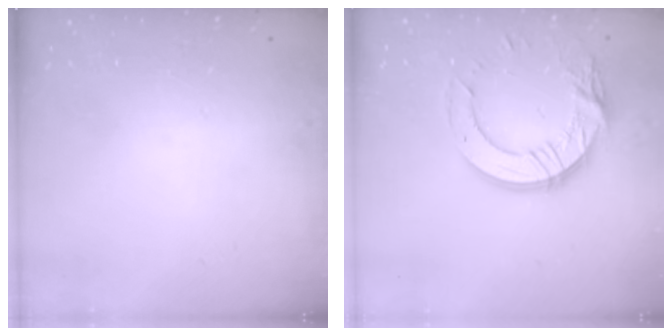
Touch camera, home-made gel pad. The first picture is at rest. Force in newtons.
{"total": 15.2, "press": 15.1, "slide": 1.5}